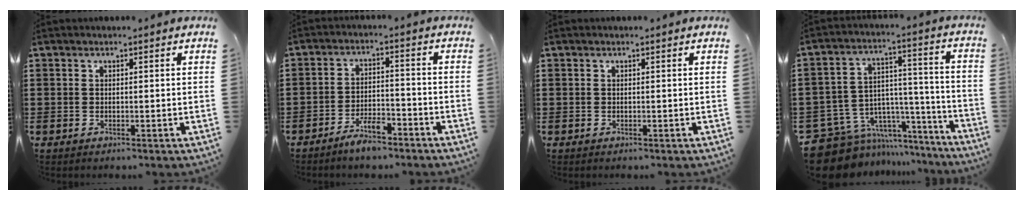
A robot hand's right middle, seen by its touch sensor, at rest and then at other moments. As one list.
[{"total": 4.8, "force": [-4.1, 1.1, 2.2], "torque": [-0.044, 0.007, -0.081]}, {"total": 0.0}, {"total": 9.5, "force": [-7.3, 5.7, 1.9], "torque": [-0.058, 0.013, -0.134]}]